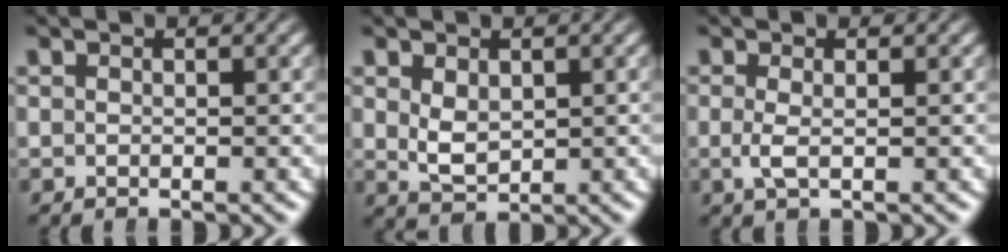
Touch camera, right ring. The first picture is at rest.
{"total": 2.1, "force": [0.3, 1.4, 1.5], "torque": [-0.042, -0.019, 0.023]}
{"total": 1.2, "force": [-0.3, 0.1, 1.2], "torque": [-0.041, -0.019, 0.002]}